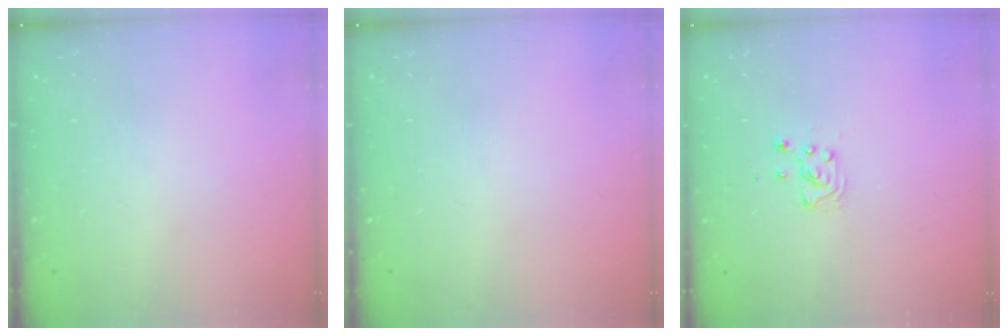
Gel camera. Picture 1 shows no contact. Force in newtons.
{"total": 0.0}
{"total": 2.9, "press": 2.9, "slide": 0.4}